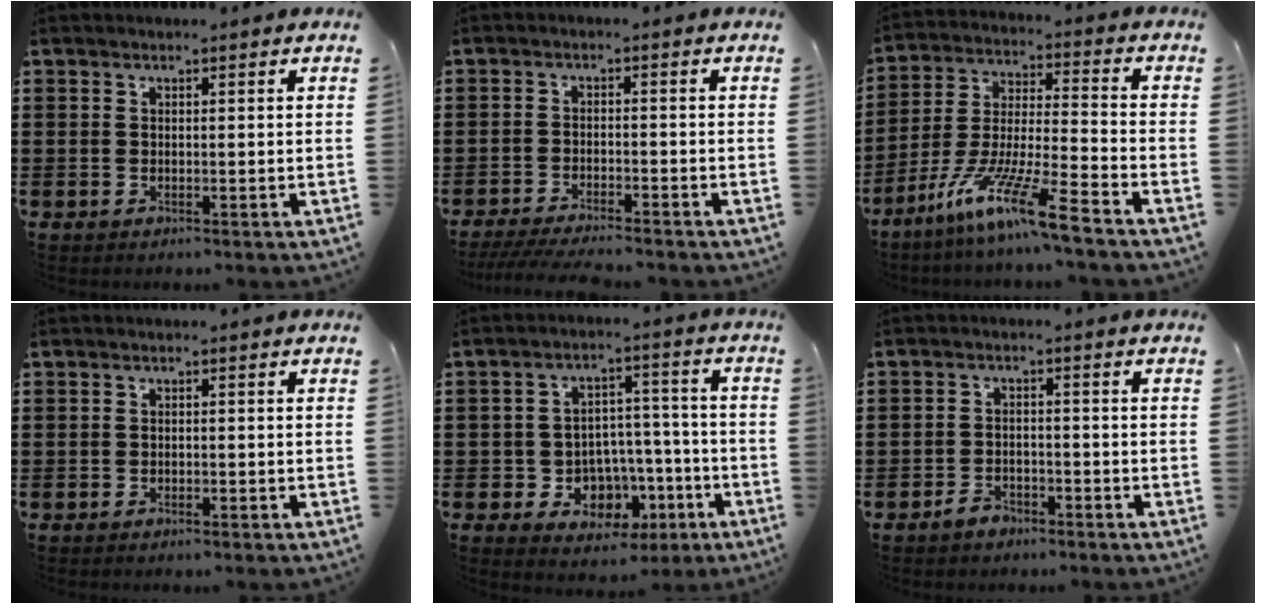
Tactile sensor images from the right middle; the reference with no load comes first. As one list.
[{"total": 3.7, "force": [-3.5, 0.0, 1.2], "torque": [-0.028, -0.007, -0.070]}, {"total": 12.1, "force": [-9.3, 0.0, 7.7], "torque": [-0.160, -0.003, -0.183]}, {"total": 0.8, "force": [-0.7, 0.1, 0.3], "torque": [-0.010, -0.005, -0.012]}, {"total": 6.8, "force": [-3.3, 5.3, 2.6], "torque": [-0.048, 0.020, -0.055]}, {"total": 2.6, "force": [-2.3, 1.2, 0.6], "torque": [-0.017, 0.004, -0.046]}]